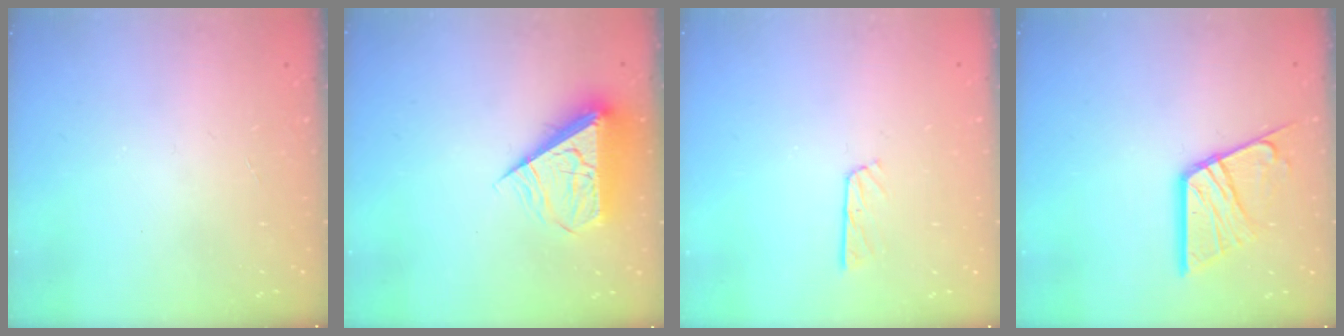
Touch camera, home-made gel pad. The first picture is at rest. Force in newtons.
{"total": 8.5, "press": 8.4, "slide": 1.3}
{"total": 4.3, "press": 4.3, "slide": 0.5}
{"total": 14.7, "press": 14.6, "slide": 1.6}